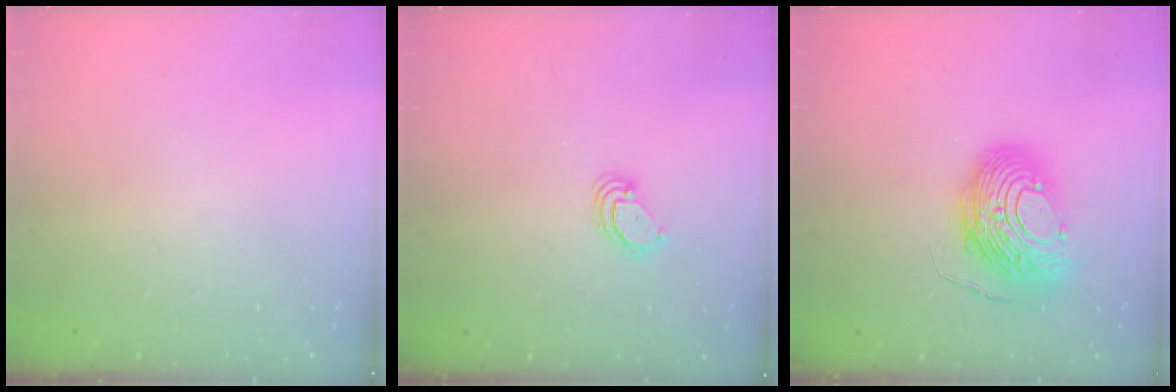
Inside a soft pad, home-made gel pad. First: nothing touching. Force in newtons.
{"total": 3.6, "press": 3.6, "slide": 0.2}
{"total": 14.0, "press": 14.0, "slide": 1.3}